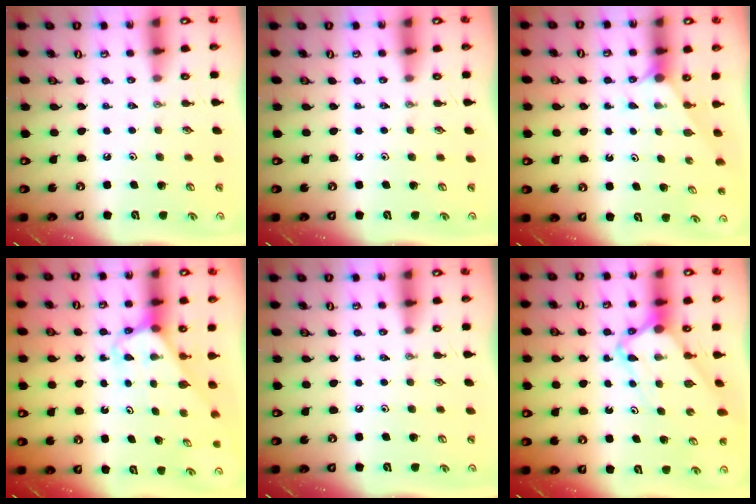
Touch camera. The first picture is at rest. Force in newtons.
{"total": 0.0}
{"total": 0.9, "press": 0.9, "slide": 0.2}
{"total": 3.2, "press": 3.2, "slide": 0.2}
{"total": 0.0}
{"total": 4.9, "press": 4.8, "slide": 0.6}